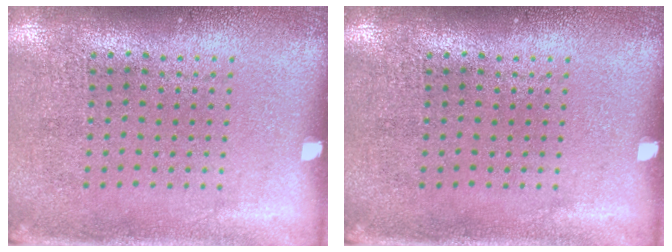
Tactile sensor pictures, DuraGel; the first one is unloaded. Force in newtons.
{"total": 0.0}